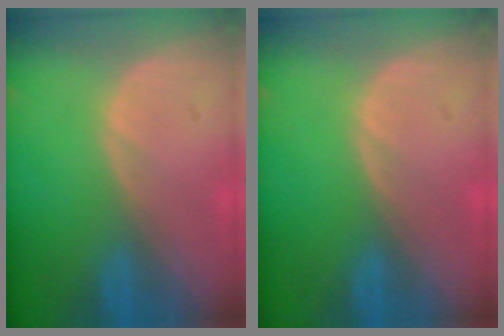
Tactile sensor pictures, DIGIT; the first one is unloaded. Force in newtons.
{"total": 0.0}